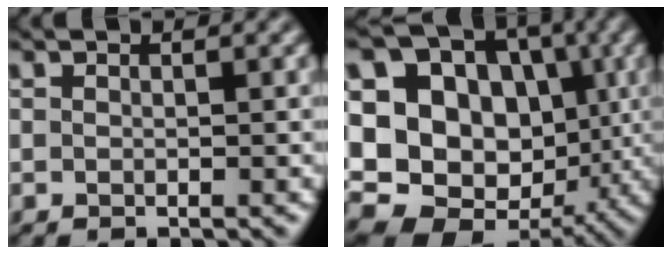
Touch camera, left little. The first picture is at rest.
{"total": 14.1, "force": [0.6, 11.5, 8.2], "torque": [-0.162, -0.002, 0.010]}